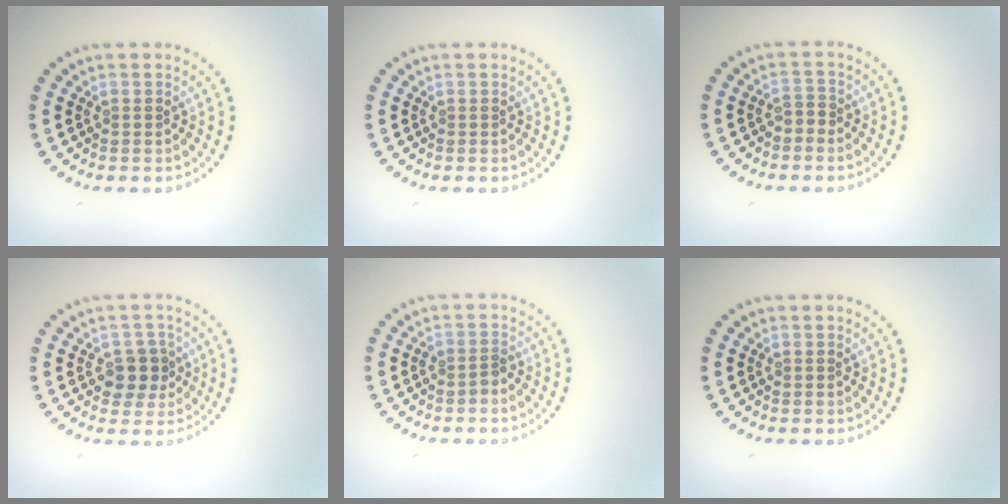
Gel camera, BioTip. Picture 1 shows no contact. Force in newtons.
{"total": 0.0}
{"total": 1.1, "press": 0.9, "slide": 0.7}
{"total": 2.8, "press": 2.6, "slide": 1.0}
{"total": 1.0, "press": 0.8, "slide": 0.7}
{"total": 0.0}